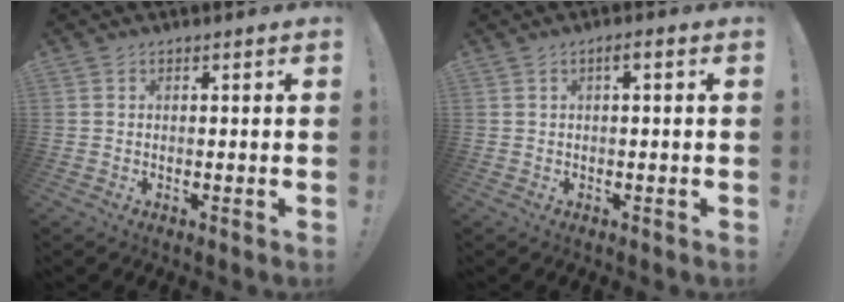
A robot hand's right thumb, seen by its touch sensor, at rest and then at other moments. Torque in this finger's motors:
{"motor_torque": [-0.06, 0.06, 0.00, 0.00, 0.00]}